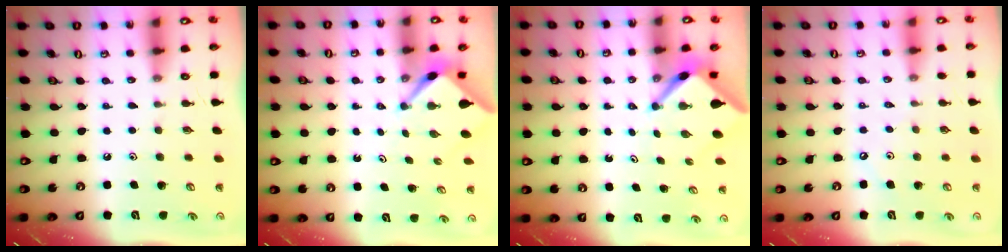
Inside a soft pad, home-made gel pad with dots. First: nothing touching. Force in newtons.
{"total": 2.5, "press": 2.5, "slide": 0.2}
{"total": 3.6, "press": 3.6, "slide": 0.2}
{"total": 2.5, "press": 2.5, "slide": 0.5}